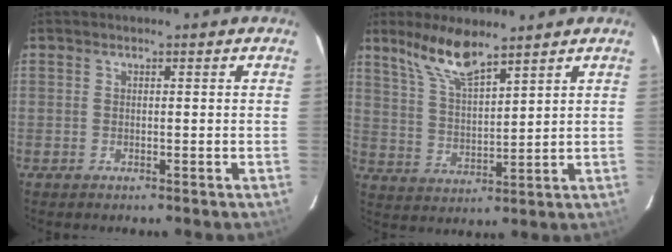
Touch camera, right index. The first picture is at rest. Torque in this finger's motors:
{"motor_torque": [0.95, 0.95, 0.16, 0.10]}